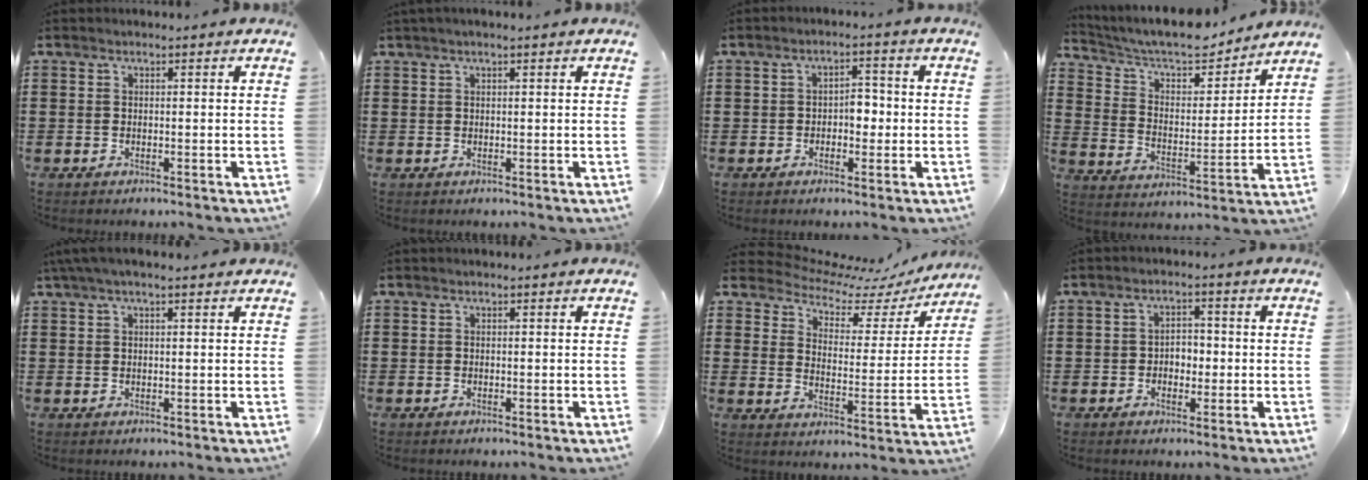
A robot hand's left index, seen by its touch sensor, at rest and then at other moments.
{"total": 0.9, "force": [0.5, 0.0, 0.8], "torque": [-0.014, 0.000, 0.009]}
{"total": 3.3, "force": [-0.4, 1.9, 2.6], "torque": [-0.045, 0.005, -0.014]}
{"total": 8.0, "force": [7.2, 2.1, 2.9], "torque": [-0.080, -0.042, 0.122]}
{"total": 2.6, "force": [1.7, 0.4, 2.0], "torque": [-0.040, 0.004, 0.031]}
{"total": 0.0}
{"total": 6.1, "force": [5.4, 2.2, 1.8], "torque": [-0.053, -0.042, 0.087]}
{"total": 2.5, "force": [-0.7, 1.9, 1.6], "torque": [-0.035, 0.006, -0.018]}